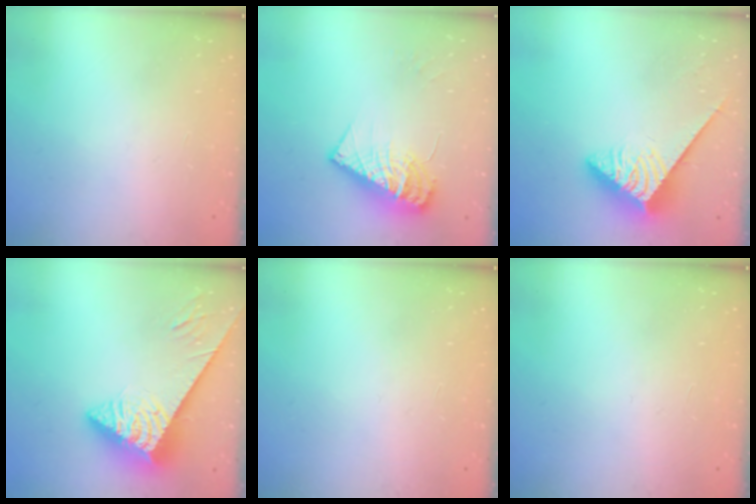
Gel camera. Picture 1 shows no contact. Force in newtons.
{"total": 12.6, "press": 12.5, "slide": 1.2}
{"total": 3.5, "press": 3.5, "slide": 0.4}
{"total": 6.2, "press": 6.1, "slide": 0.9}
{"total": 0.0}
{"total": 0.0}